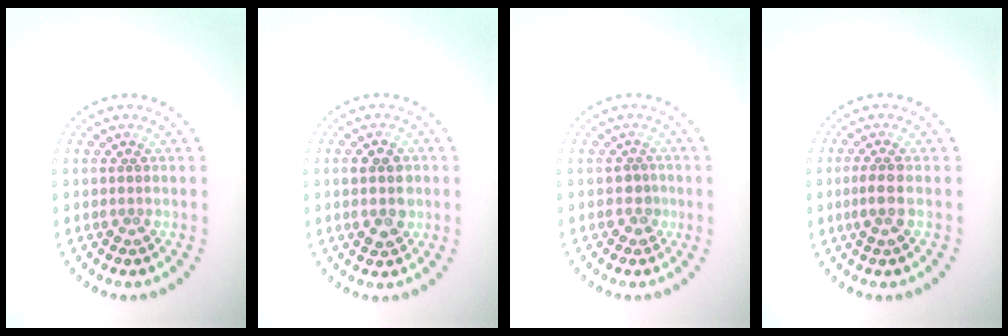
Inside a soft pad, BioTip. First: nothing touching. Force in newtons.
{"total": 2.9, "press": 2.9, "slide": 0.0}
{"total": 1.2, "press": 0.9, "slide": 0.8}
{"total": 1.7, "press": 1.5, "slide": 0.8}